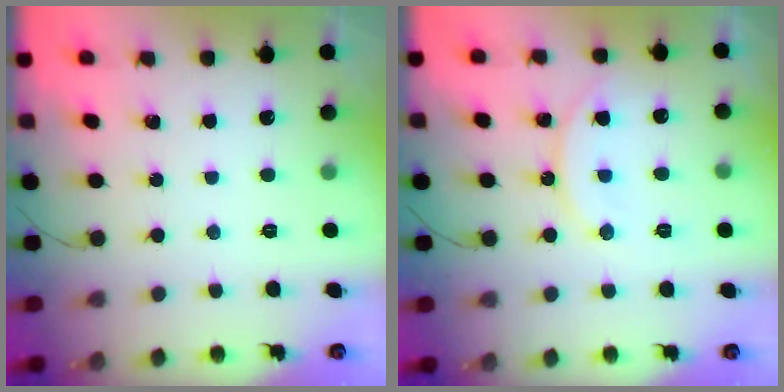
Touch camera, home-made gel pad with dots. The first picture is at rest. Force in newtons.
{"total": 11.4, "press": 11.4, "slide": 0.7}